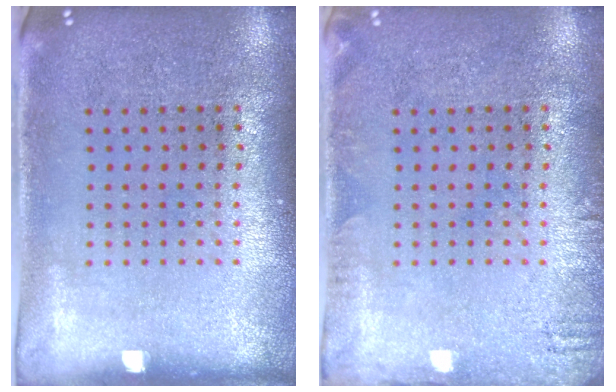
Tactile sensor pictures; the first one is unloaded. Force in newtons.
{"total": 1.4, "press": 1.3, "slide": 0.2}